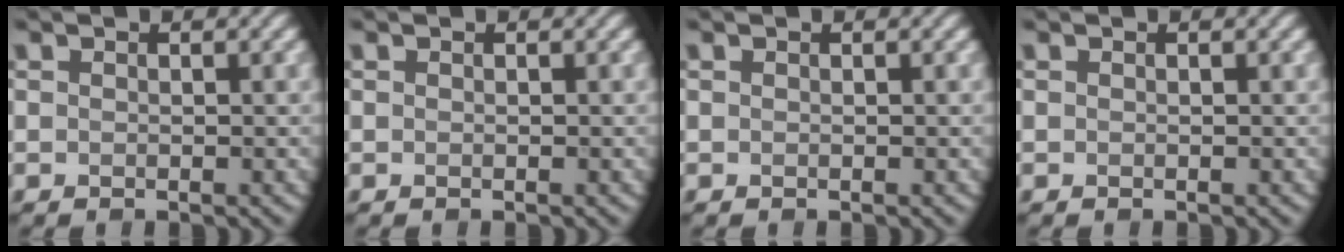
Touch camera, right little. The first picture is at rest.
{"total": 0.0}
{"total": 0.0}
{"total": 0.0}